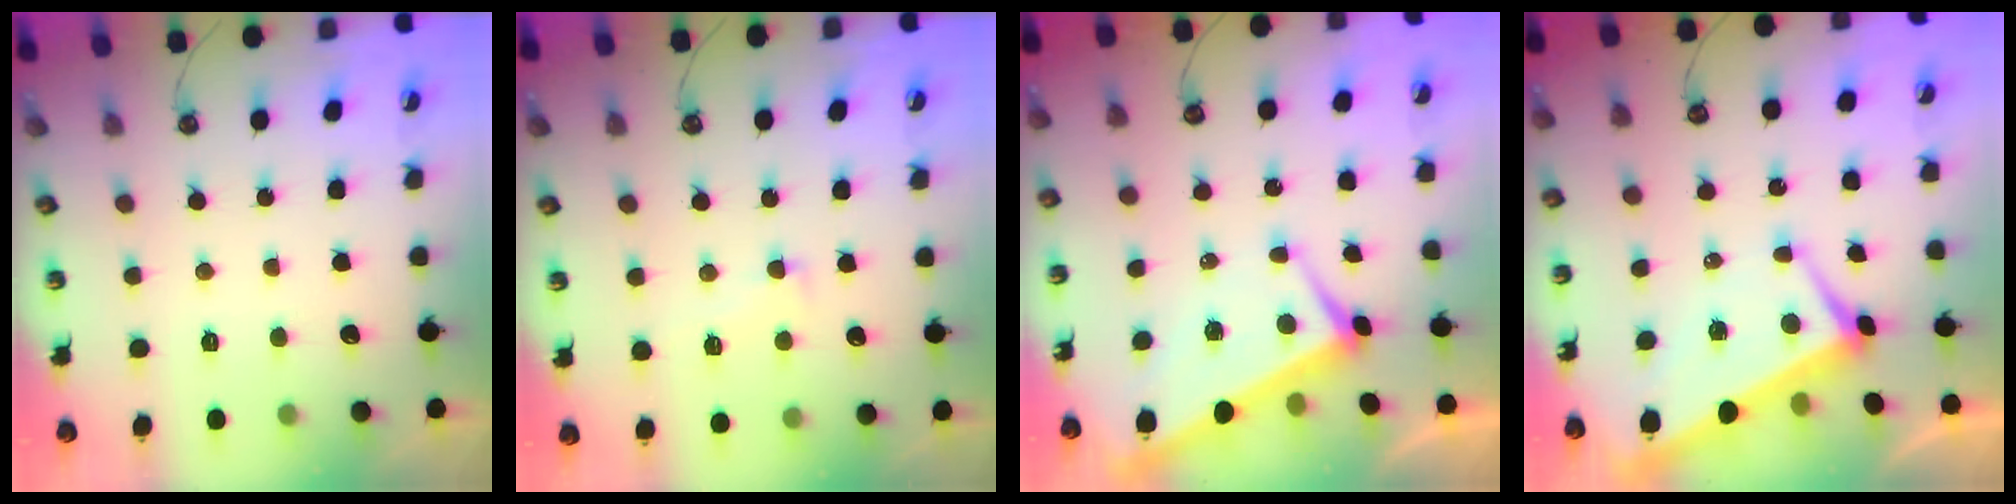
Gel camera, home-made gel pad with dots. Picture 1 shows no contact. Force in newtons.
{"total": 1.8, "press": 1.4, "slide": 1.1}
{"total": 2.2, "press": 1.9, "slide": 1.0}
{"total": 1.4, "press": 0.9, "slide": 1.0}